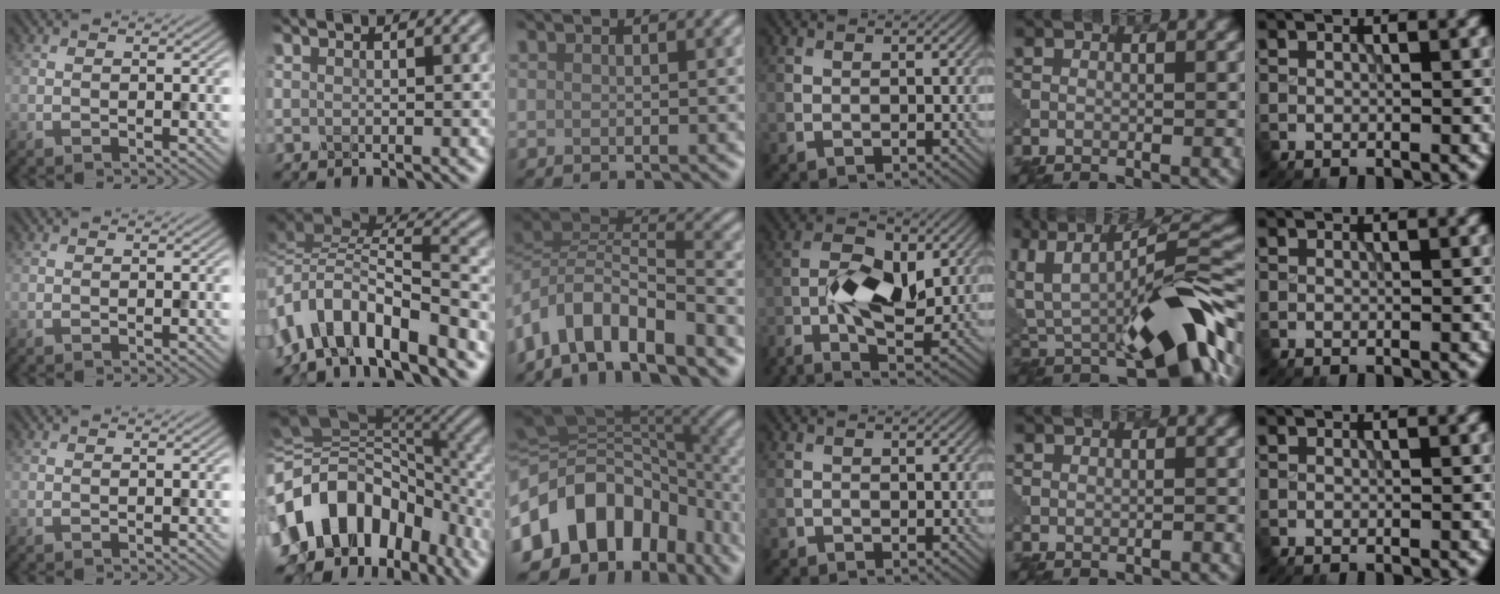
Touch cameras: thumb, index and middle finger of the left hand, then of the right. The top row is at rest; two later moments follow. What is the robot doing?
{"motion": "insert", "object": "pin"}